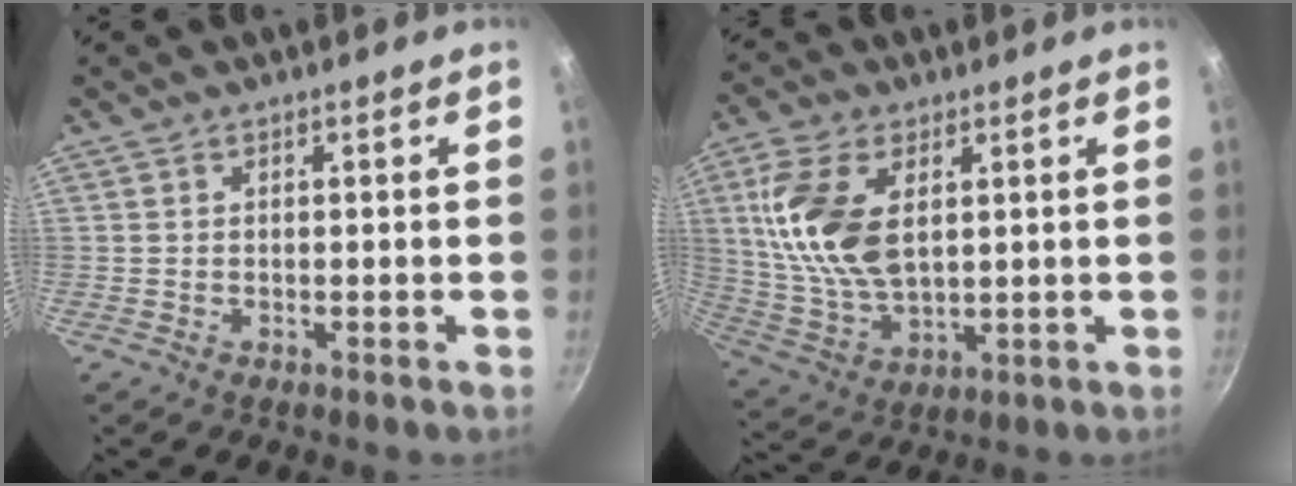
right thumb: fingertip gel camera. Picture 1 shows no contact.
{"total": 15.1, "force": [3.6, 8.5, 12.0], "torque": [-0.225, -0.012, 0.080]}